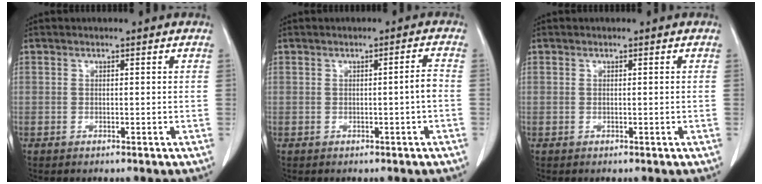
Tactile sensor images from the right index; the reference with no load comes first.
{"total": 1.9, "force": [-0.6, -0.3, 1.7], "torque": [-0.023, 0.001, -0.009]}
{"total": 0.0}